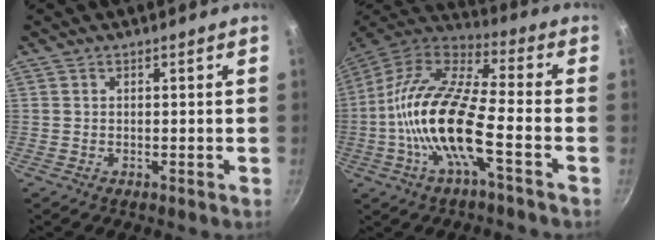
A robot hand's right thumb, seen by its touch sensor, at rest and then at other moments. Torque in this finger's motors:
{"motor_torque": [0.70, 1.25, 2.55, -0.23, 0.40]}